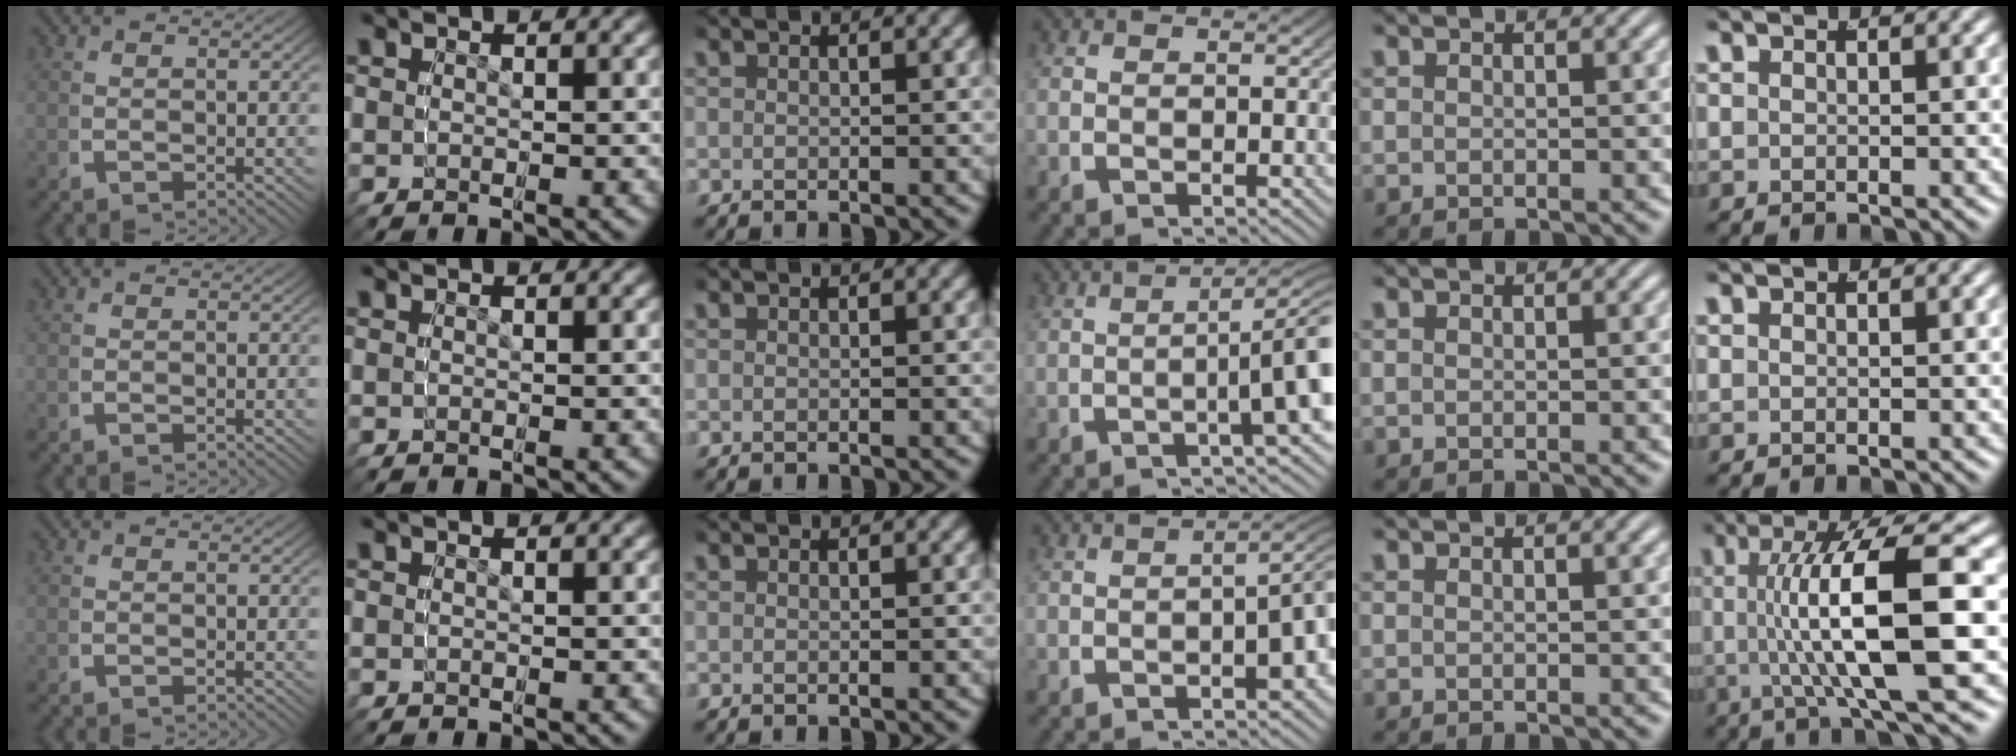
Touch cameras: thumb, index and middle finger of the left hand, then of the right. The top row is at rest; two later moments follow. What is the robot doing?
{"motion": "grasp_and_lifting", "object": "bottle"}